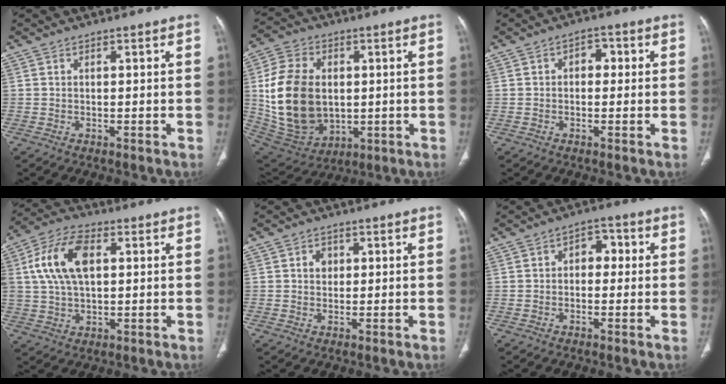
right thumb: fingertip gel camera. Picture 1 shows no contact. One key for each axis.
{"total": 19.9, "fx": 1.2, "fy": 14.1, "fz": 14.0, "tx": -0.255, "ty": -0.007, "tz": 0.044}
{"total": 3.4, "fx": 0.4, "fy": 2.4, "fz": 2.3, "tx": -0.016, "ty": 0.012, "tz": -0.001}
{"total": 13.3, "fx": 3.1, "fy": 7.6, "fz": 10.5, "tx": -0.208, "ty": 0.014, "tz": 0.056}
{"total": 2.4, "fx": 0.6, "fy": 2.0, "fz": 1.2, "tx": -0.006, "ty": 0.001, "tz": 0.009}
{"total": 4.7, "fx": 0.5, "fy": 3.3, "fz": 3.3, "tx": -0.019, "ty": 0.016, "tz": -0.002}